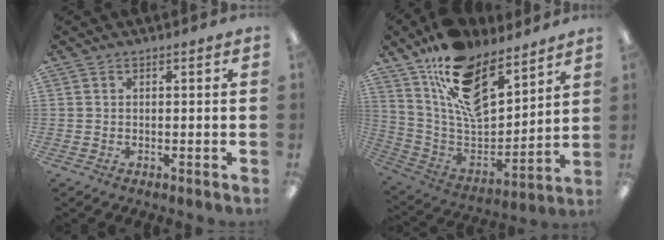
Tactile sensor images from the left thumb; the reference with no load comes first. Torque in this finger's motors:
{"motor_torque": [1.88, 1.88, 1.38, -1.39, 0.62]}